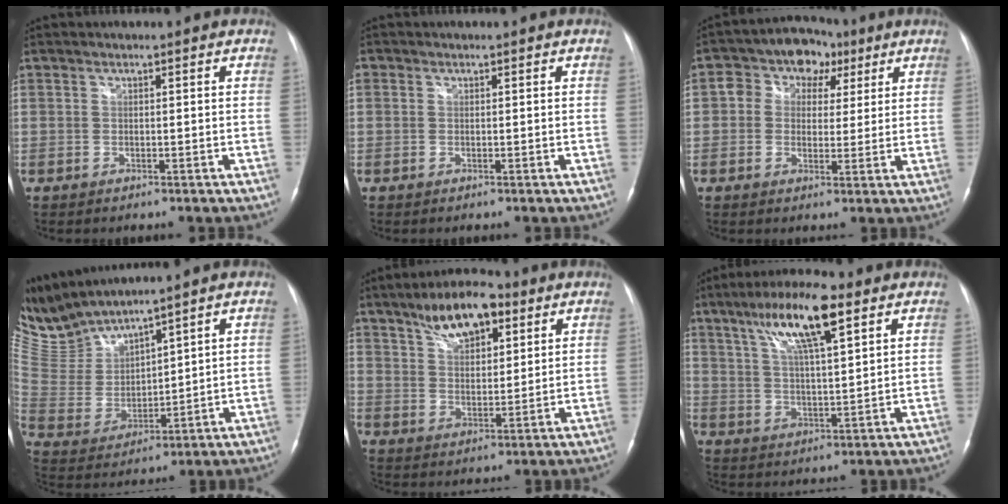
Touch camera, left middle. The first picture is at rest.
{"total": 0.7, "force": [0.2, 0.6, 0.2], "torque": [-0.001, 0.008, 0.003]}
{"total": 8.4, "force": [3.2, 6.3, 4.6], "torque": [-0.068, 0.033, 0.050]}
{"total": 10.2, "force": [10.0, 0.4, 2.0], "torque": [-0.075, 0.007, 0.225]}
{"total": 10.3, "force": [6.4, 4.1, 7.0], "torque": [-0.121, 0.013, 0.110]}
{"total": 12.2, "force": [6.8, 1.9, 10.0], "torque": [-0.186, 0.015, 0.117]}